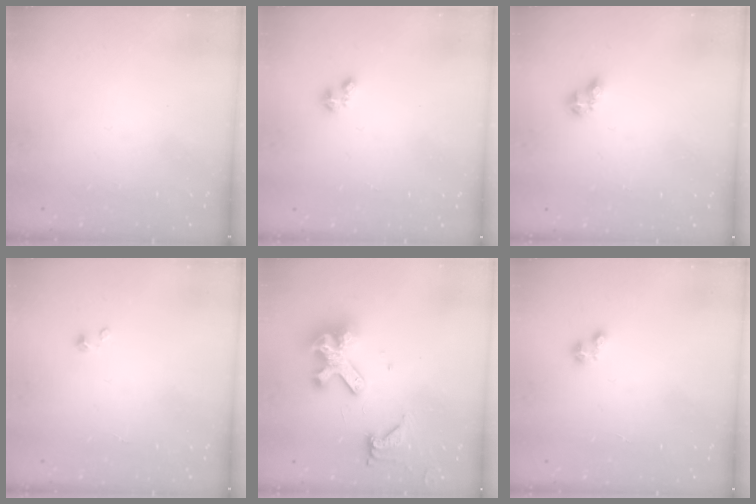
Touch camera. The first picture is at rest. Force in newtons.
{"total": 1.1, "press": 1.1, "slide": 0.3}
{"total": 5.7, "press": 5.7, "slide": 0.5}
{"total": 0.7, "press": 0.7, "slide": 0.1}
{"total": 13.3, "press": 13.2, "slide": 1.6}
{"total": 1.9, "press": 1.8, "slide": 0.2}